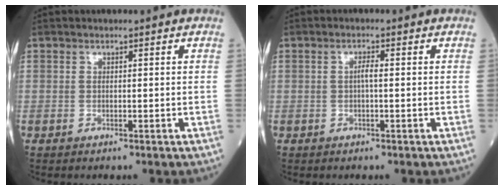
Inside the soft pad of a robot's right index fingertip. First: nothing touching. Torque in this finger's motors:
{"motor_torque": [0.24, 0.03, 0.15, 0.04]}